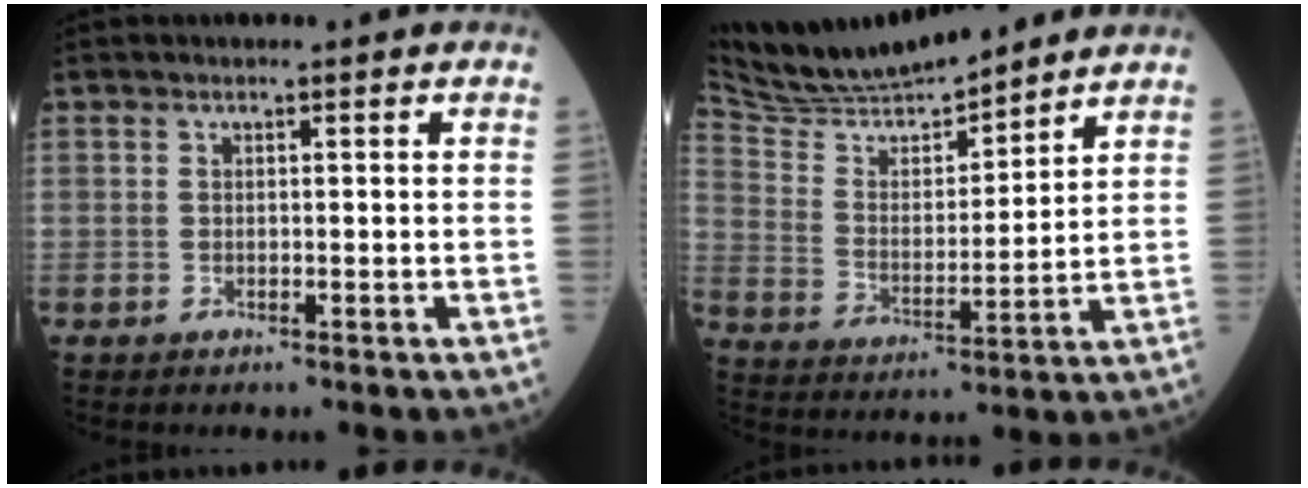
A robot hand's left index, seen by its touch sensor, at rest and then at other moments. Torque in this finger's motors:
{"motor_torque": [0.87, -1.27, 0.12, 0.03]}